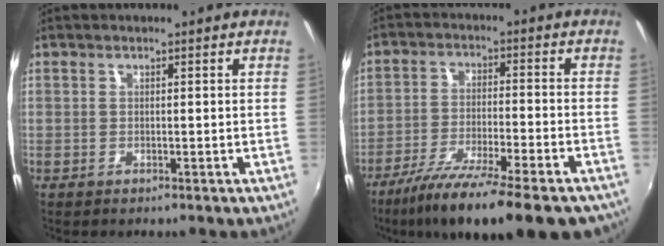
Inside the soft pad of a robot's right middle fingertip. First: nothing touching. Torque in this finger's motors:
{"motor_torque": [1.07, -1.07, 0.52, 0.14]}